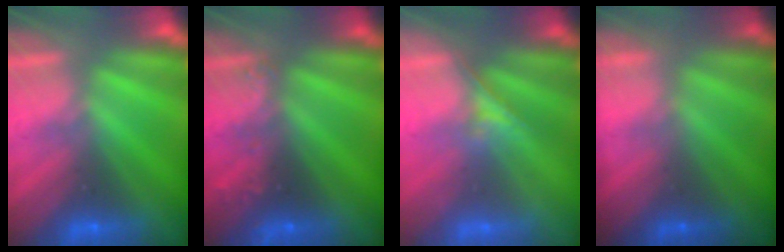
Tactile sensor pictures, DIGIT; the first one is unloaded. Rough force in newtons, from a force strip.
{"total": 2.4}
{"total": 1.8}
{"total": 1.8}